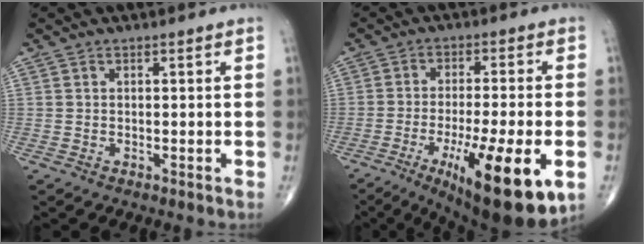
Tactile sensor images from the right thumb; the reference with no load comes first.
{"total": 19.5, "force": [-7.4, 4.5, 17.5], "torque": [-0.243, -0.011, -0.102]}